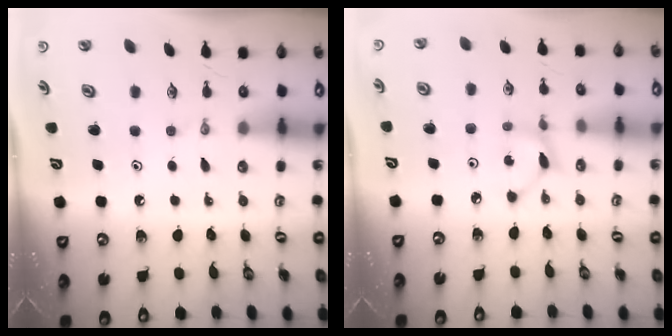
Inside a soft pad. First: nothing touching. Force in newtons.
{"total": 2.2, "press": 2.2, "slide": 0.1}